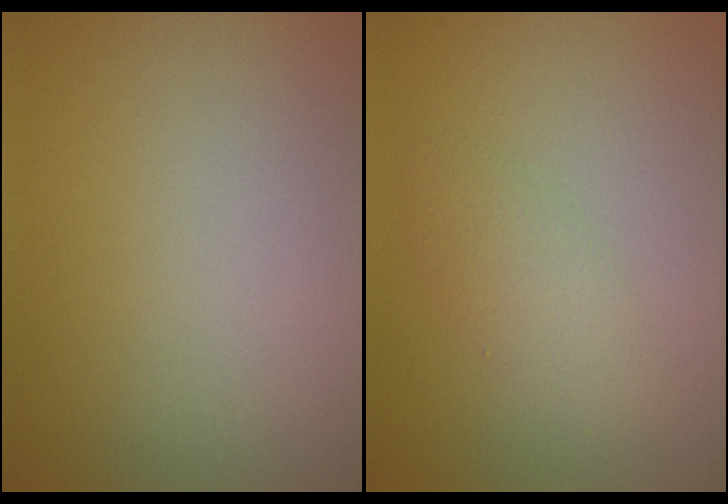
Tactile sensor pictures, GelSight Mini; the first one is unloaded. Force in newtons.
{"total": 2.0, "press": 2.0, "slide": 0.1}